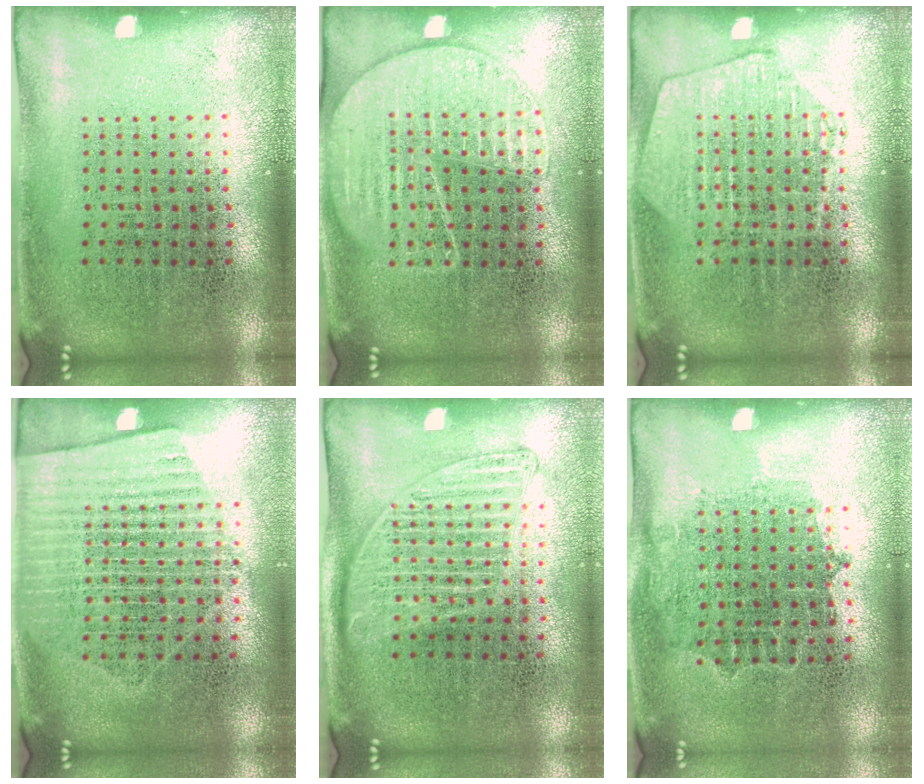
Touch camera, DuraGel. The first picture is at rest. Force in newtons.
{"total": 1.6, "press": 1.5, "slide": 0.5}
{"total": 2.0, "press": 2.0, "slide": 0.3}
{"total": 1.6, "press": 1.4, "slide": 0.8}
{"total": 1.4, "press": 1.3, "slide": 0.6}
{"total": 0.8, "press": 0.7, "slide": 0.4}